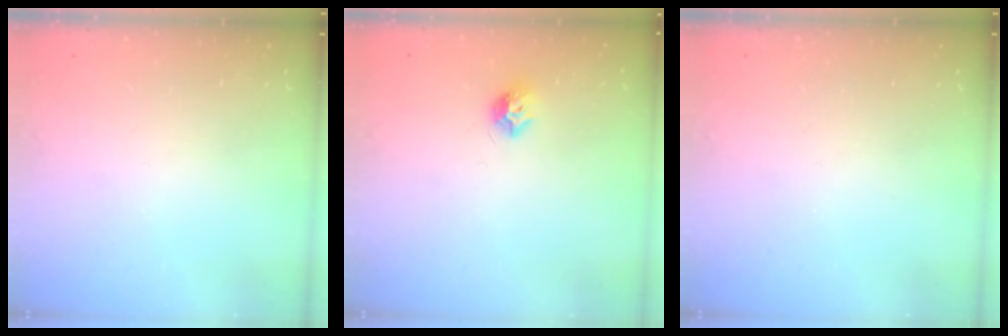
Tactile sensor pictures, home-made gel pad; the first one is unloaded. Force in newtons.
{"total": 7.5, "press": 7.5, "slide": 0.1}
{"total": 0.0}